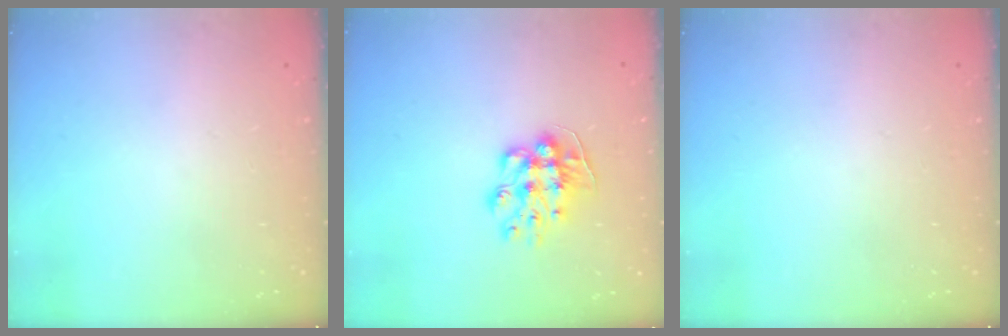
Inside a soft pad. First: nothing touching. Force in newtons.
{"total": 11.3, "press": 11.3, "slide": 0.7}
{"total": 0.0}